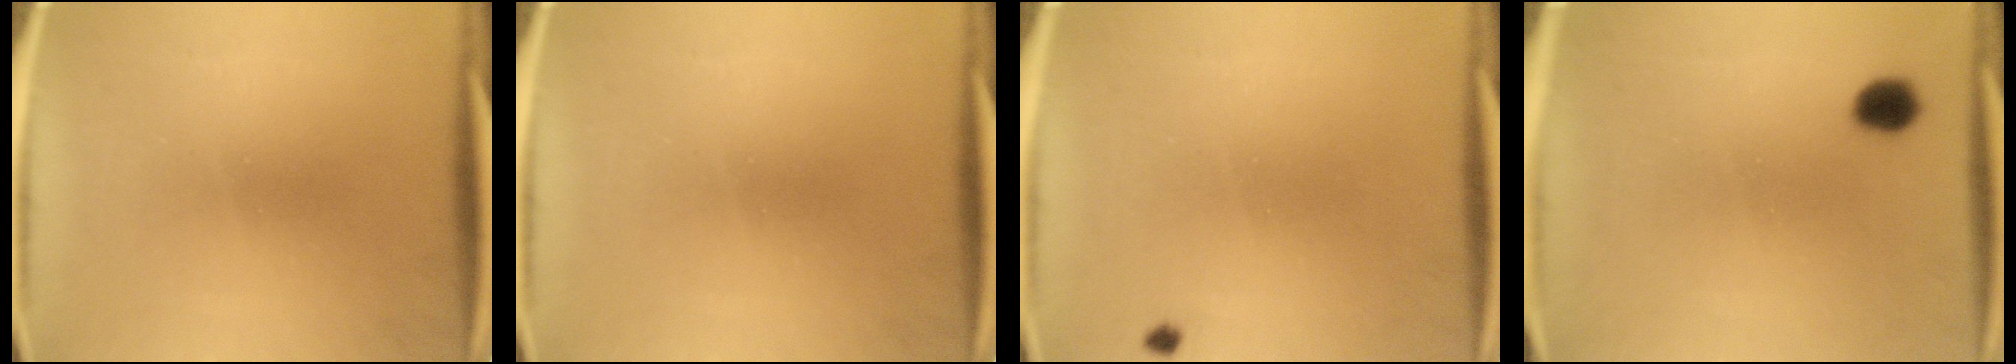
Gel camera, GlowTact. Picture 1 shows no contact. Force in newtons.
{"total": 0.0}
{"total": 0.7}
{"total": 4.8}